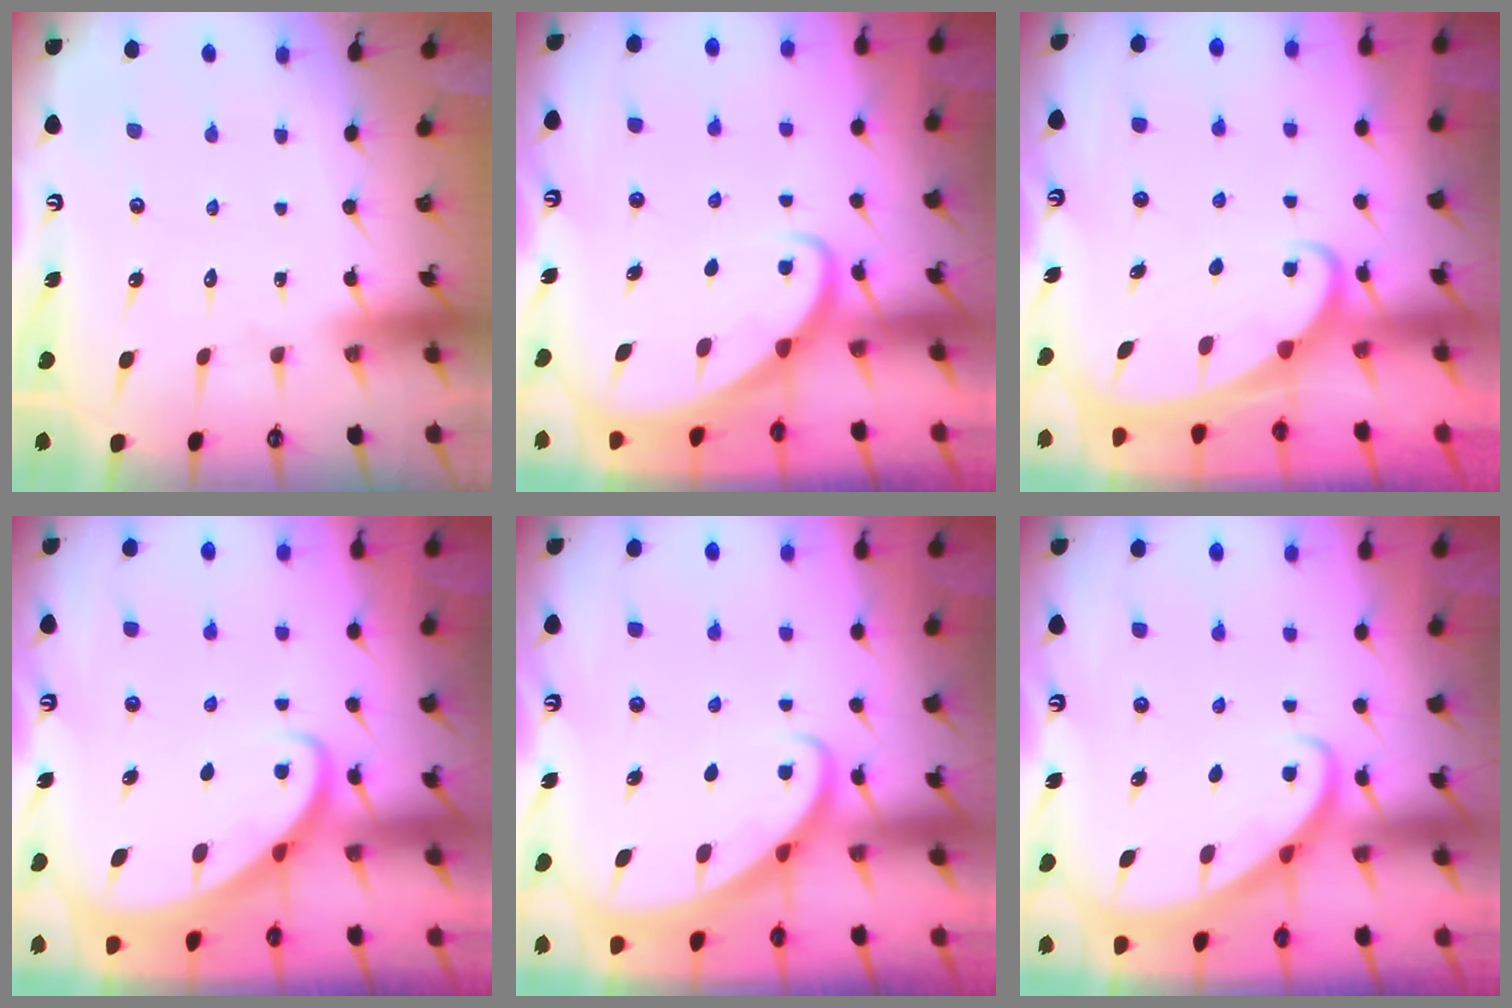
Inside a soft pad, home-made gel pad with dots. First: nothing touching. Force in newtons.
{"total": 2.4, "press": 2.4, "slide": 0.2}
{"total": 2.1, "press": 2.1, "slide": 0.2}
{"total": 2.7, "press": 2.7, "slide": 0.3}
{"total": 2.7, "press": 2.6, "slide": 0.2}
{"total": 2.8, "press": 2.8, "slide": 0.2}